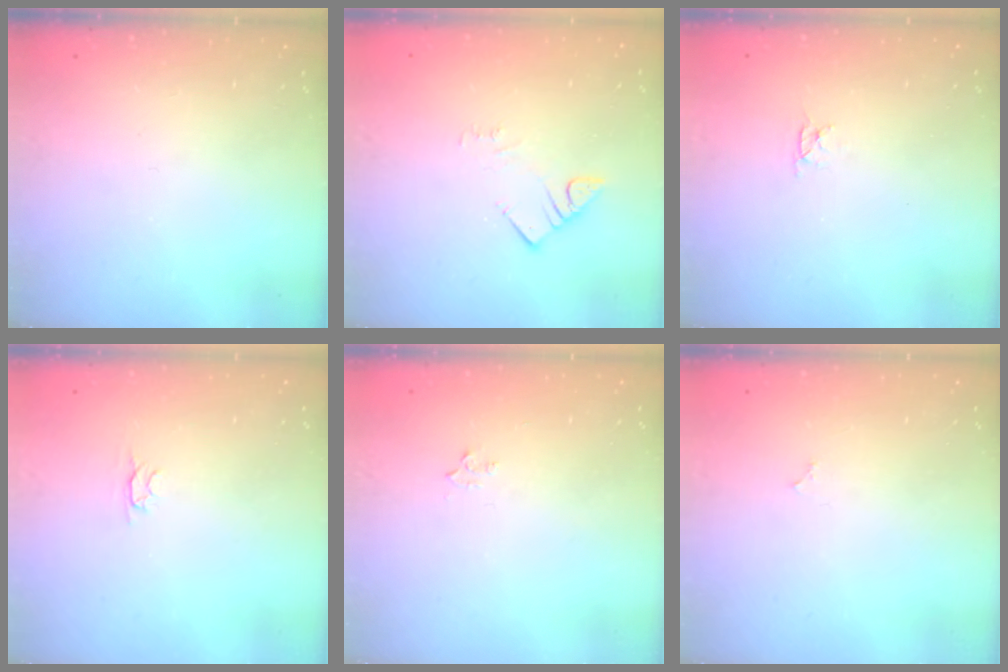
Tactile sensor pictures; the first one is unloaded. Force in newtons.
{"total": 2.8, "press": 2.8, "slide": 0.2}
{"total": 2.8, "press": 2.8, "slide": 0.3}
{"total": 2.4, "press": 2.3, "slide": 0.5}
{"total": 2.9, "press": 2.8, "slide": 0.4}
{"total": 1.8, "press": 1.8, "slide": 0.3}